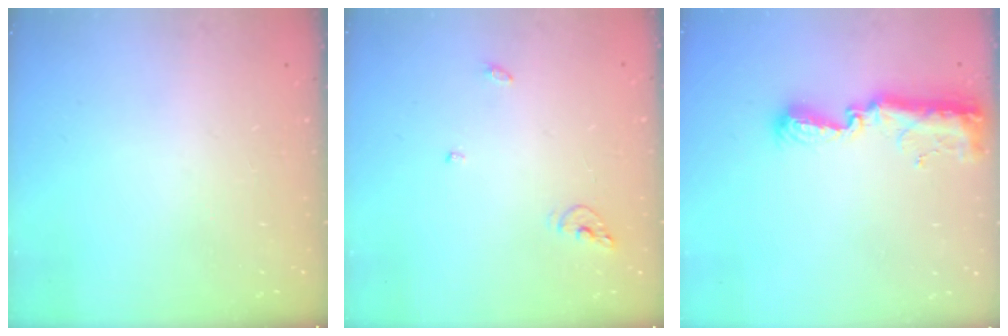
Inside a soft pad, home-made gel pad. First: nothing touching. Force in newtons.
{"total": 5.8, "press": 5.8, "slide": 0.2}
{"total": 12.7, "press": 11.4, "slide": 5.6}